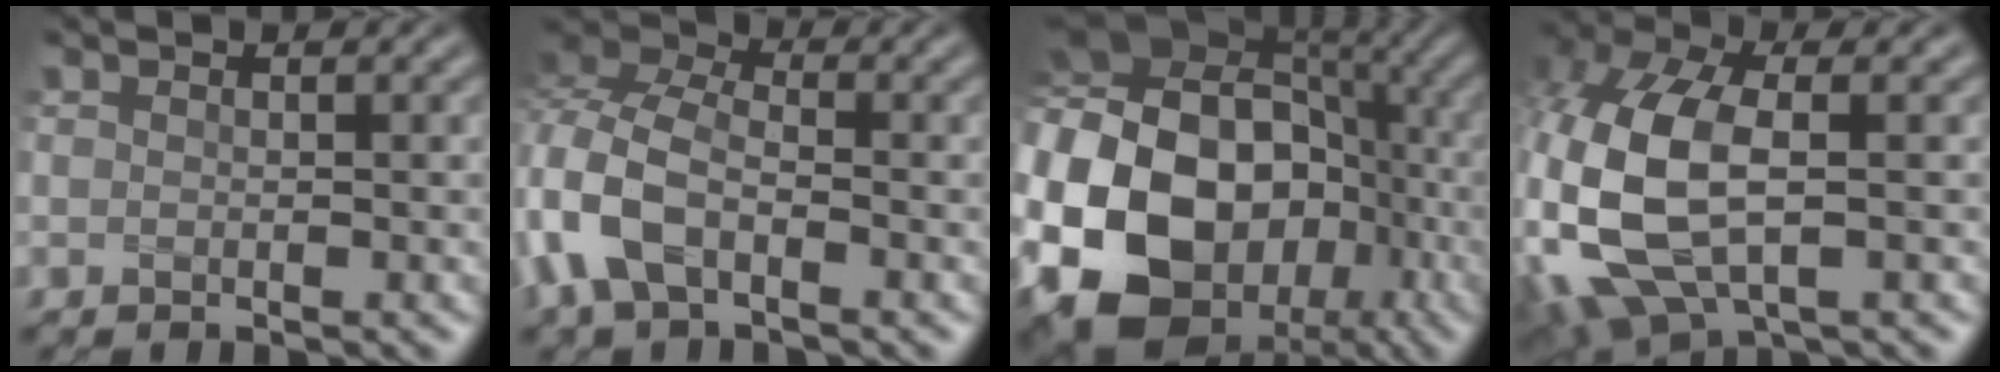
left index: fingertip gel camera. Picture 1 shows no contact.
{"total": 6.9, "force": [-2.7, 4.0, 4.9], "torque": [-0.125, 0.007, -0.069]}
{"total": 23.7, "force": [-5.8, 19.5, 12.3], "torque": [-0.242, -0.023, -0.125]}
{"total": 10.1, "force": [-0.4, 5.7, 8.4], "torque": [-0.222, -0.010, -0.002]}